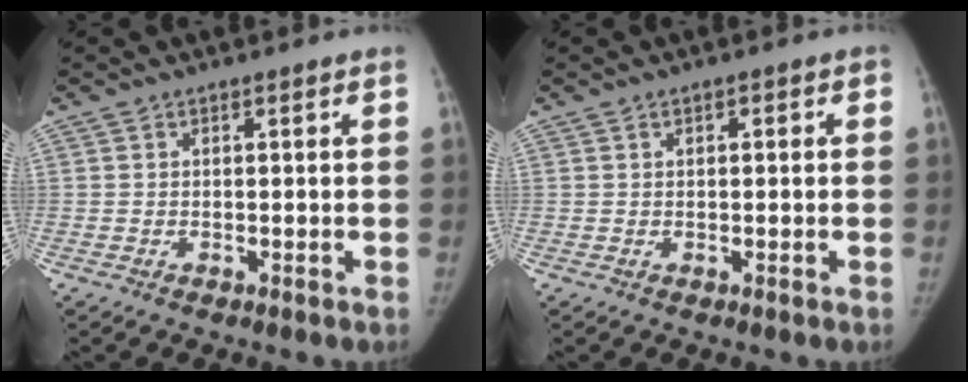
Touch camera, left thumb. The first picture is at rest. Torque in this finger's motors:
{"motor_torque": [-0.34, -0.10, -0.14, 0.20, -0.02]}